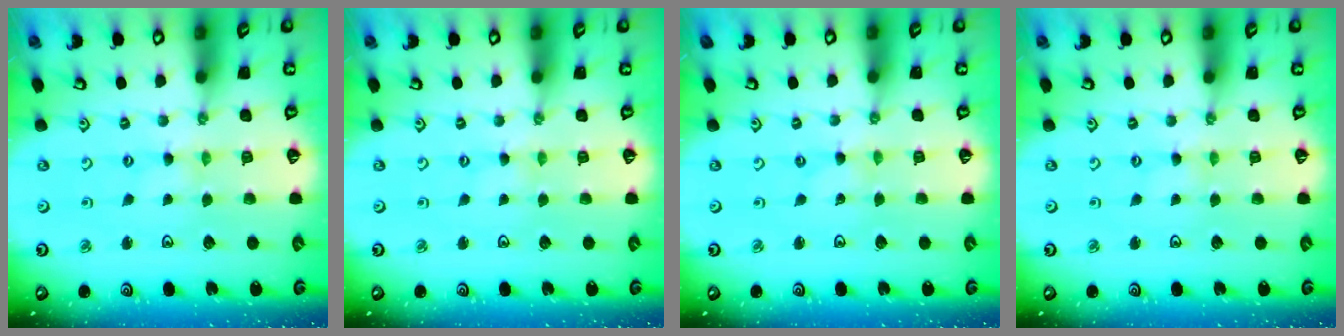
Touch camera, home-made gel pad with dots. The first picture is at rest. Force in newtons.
{"total": 0.0}
{"total": 0.0}
{"total": 0.0}